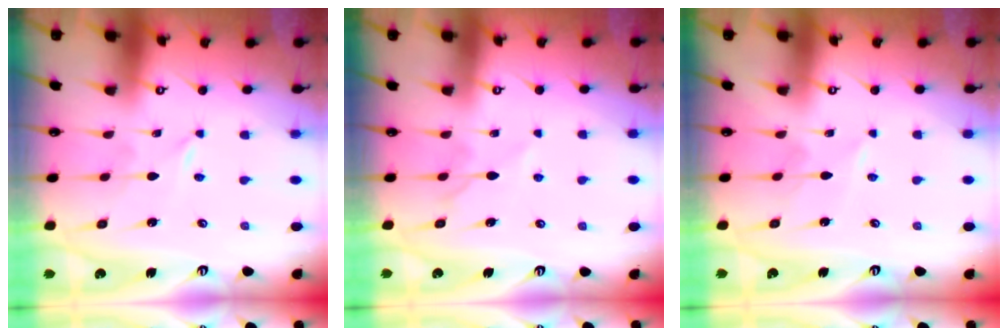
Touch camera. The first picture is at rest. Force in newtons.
{"total": 5.3, "press": 5.2, "slide": 0.7}
{"total": 2.7, "press": 2.7, "slide": 0.4}